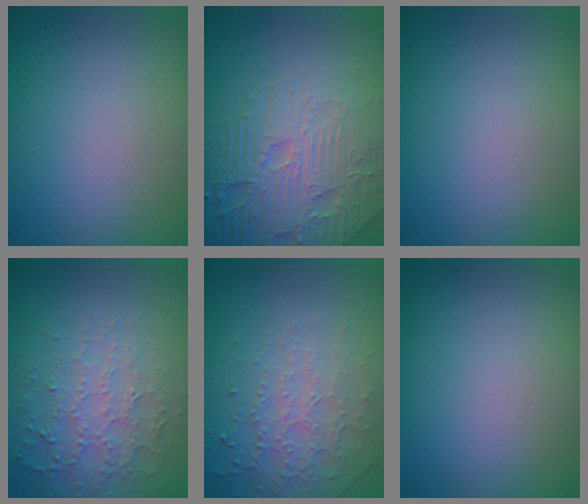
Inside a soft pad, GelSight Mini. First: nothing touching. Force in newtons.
{"total": 8.6, "press": 6.2, "slide": 6.0}
{"total": 0.0}
{"total": 4.9, "press": 3.5, "slide": 3.4}
{"total": 2.6, "press": 2.4, "slide": 1.1}
{"total": 0.0}